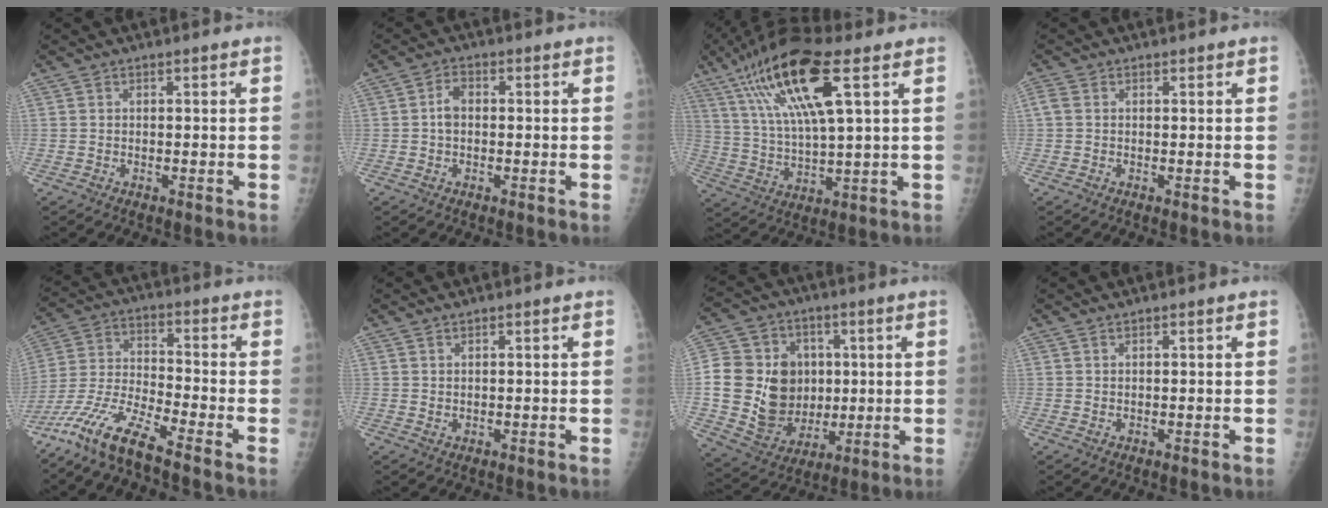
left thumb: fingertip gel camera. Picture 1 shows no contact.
{"total": 3.3, "force": [-0.1, 2.2, 2.4], "torque": [-0.041, 0.010, -0.009]}
{"total": 18.1, "force": [8.2, 4.4, 15.6], "torque": [-0.306, -0.011, 0.151]}
{"total": 1.5, "force": [0.4, 1.1, 0.9], "torque": [-0.025, 0.000, 0.005]}
{"total": 11.3, "force": [-8.9, 0.9, 6.9], "torque": [-0.159, 0.033, -0.183]}
{"total": 1.0, "force": [0.7, 0.4, 0.6], "torque": [-0.006, -0.005, 0.013]}
{"total": 18.8, "force": [0.4, 15.6, 10.5], "torque": [-0.158, 0.005, 0.025]}
{"total": 0.5, "force": [0.4, 0.2, 0.3], "torque": [-0.005, -0.001, 0.009]}